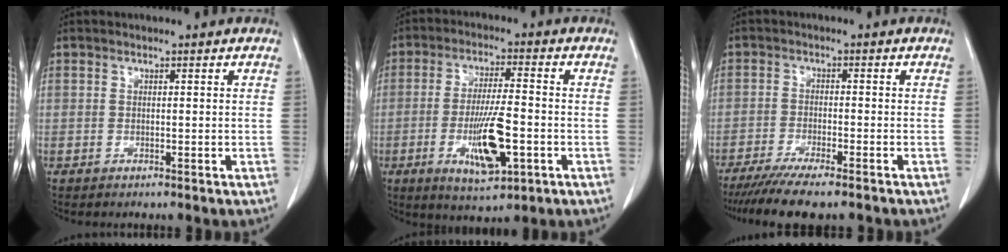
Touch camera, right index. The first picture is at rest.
{"total": 10.5, "force": [-3.1, 2.2, 9.8], "torque": [-0.181, -0.010, -0.048]}
{"total": 9.8, "force": [-8.1, 0.6, 5.5], "torque": [-0.079, -0.022, -0.128]}